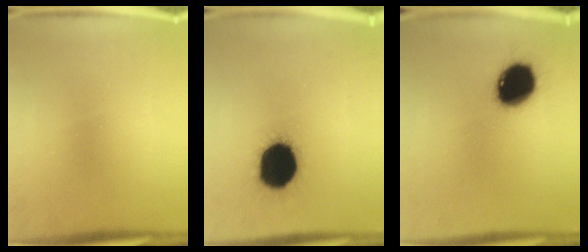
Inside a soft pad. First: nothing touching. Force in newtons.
{"total": 17.8}
{"total": 13.5}